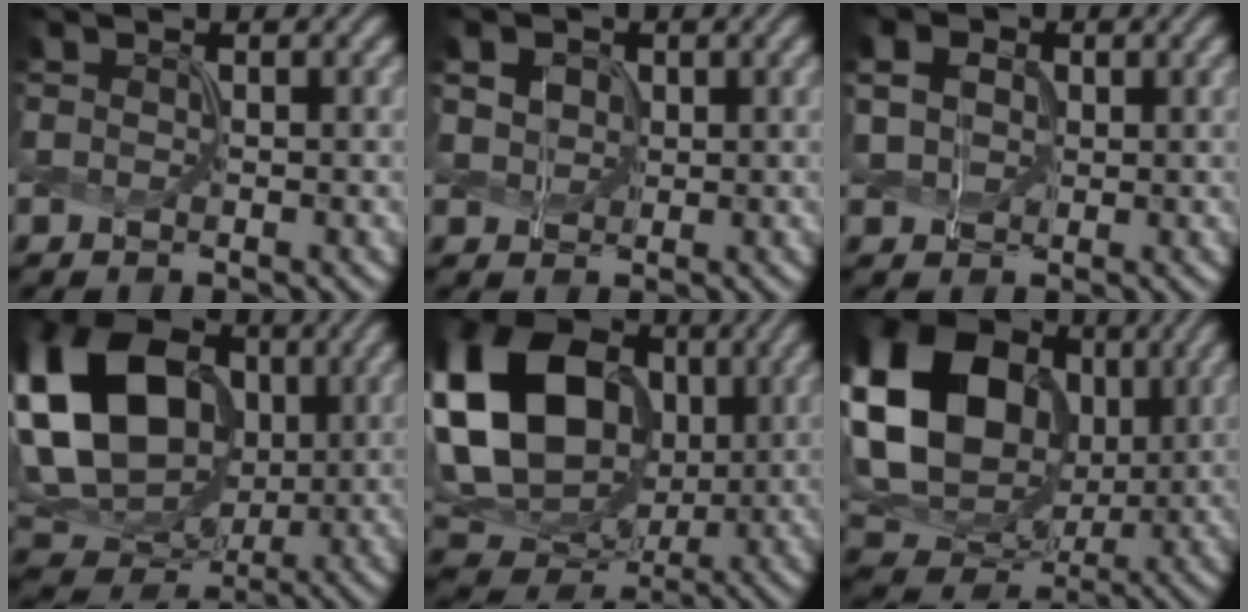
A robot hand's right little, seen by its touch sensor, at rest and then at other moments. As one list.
[{"total": 1.0, "force": [0.0, 0.9, -0.2], "torque": [-0.024, -0.004, 0.025]}, {"total": 1.5, "force": [0.0, 1.5, 0.4], "torque": [-0.036, 0.001, 0.025]}, {"total": 15.2, "force": [2.2, 11.5, 9.6], "torque": [-0.221, 0.025, 0.064]}, {"total": 17.5, "force": [2.7, 14.0, 10.1], "torque": [-0.246, 0.034, 0.080]}, {"total": 19.3, "force": [3.7, 16.1, 10.0], "torque": [-0.253, 0.035, 0.084]}]